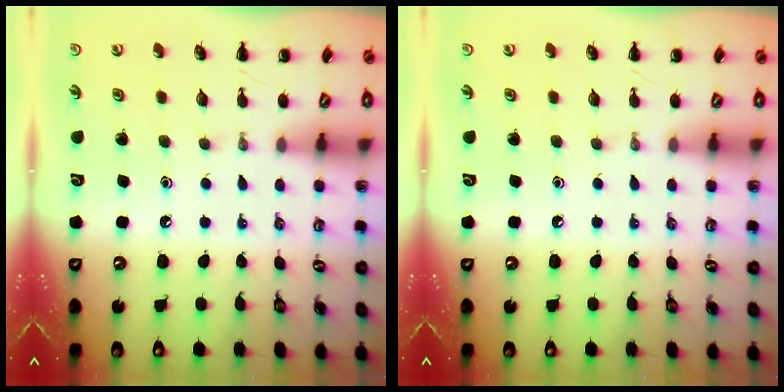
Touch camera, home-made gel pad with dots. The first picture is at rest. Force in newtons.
{"total": 0.0}